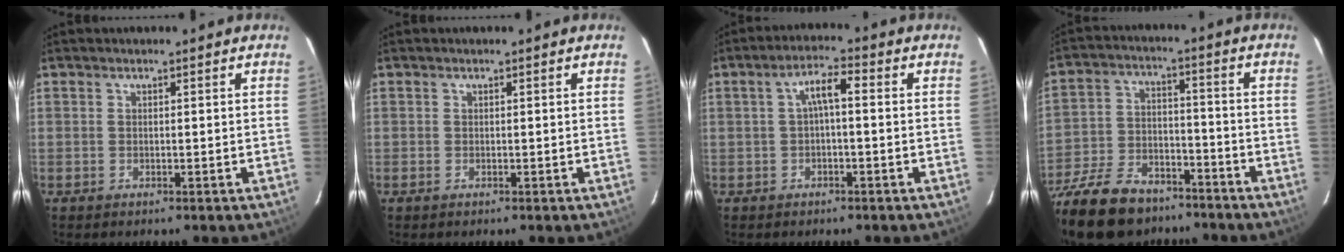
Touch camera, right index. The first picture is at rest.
{"total": 0.0}
{"total": 4.0, "force": [-0.2, 1.2, 3.8], "torque": [-0.073, 0.014, 0.000]}
{"total": 22.8, "force": [-17.2, 10.4, 10.8], "torque": [-0.249, -0.013, -0.279]}